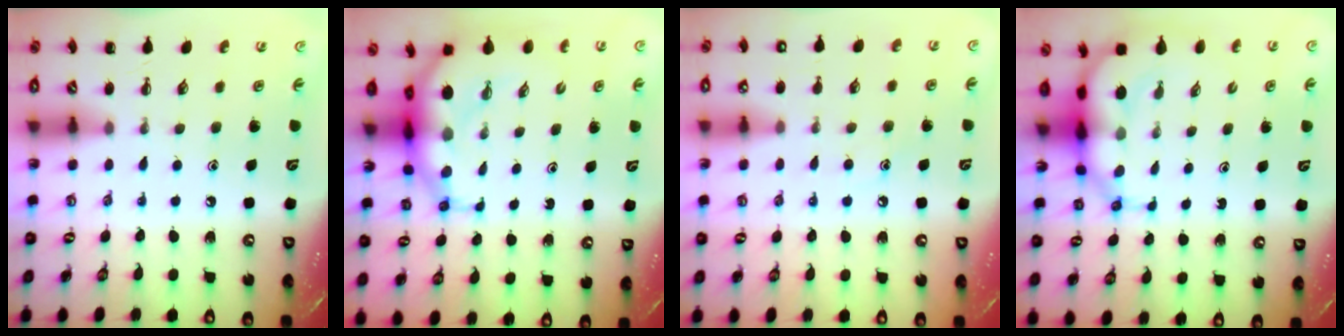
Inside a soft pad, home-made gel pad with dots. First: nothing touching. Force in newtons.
{"total": 8.4, "press": 8.1, "slide": 2.4}
{"total": 8.2, "press": 8.0, "slide": 1.8}
{"total": 7.4, "press": 7.0, "slide": 2.2}